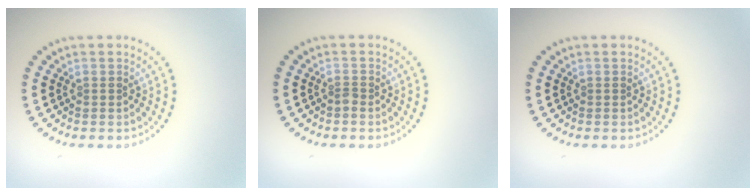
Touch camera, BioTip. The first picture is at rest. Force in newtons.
{"total": 0.7, "press": 0.5, "slide": 0.4}
{"total": 0.0}